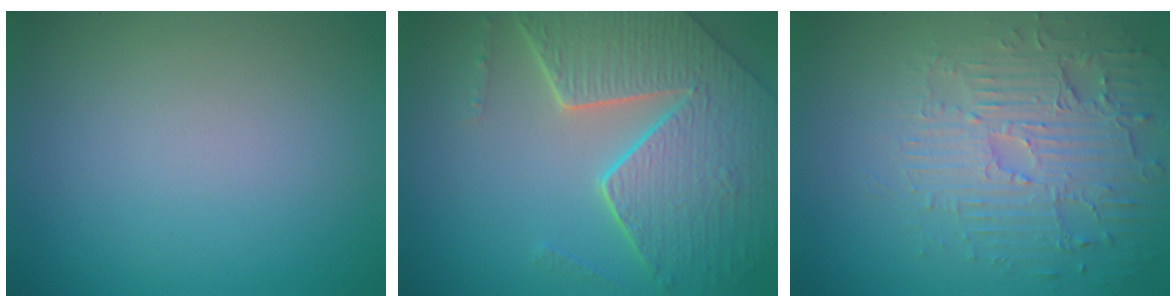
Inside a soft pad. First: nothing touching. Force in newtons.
{"total": 8.4, "press": 6.0, "slide": 5.9}
{"total": 4.6, "press": 4.2, "slide": 1.9}